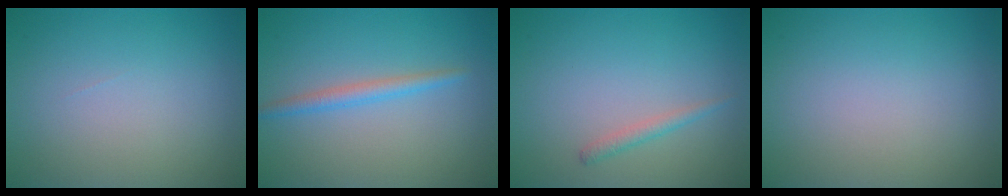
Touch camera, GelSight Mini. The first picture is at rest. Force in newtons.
{"total": 1.8, "press": 1.8, "slide": 0.1}
{"total": 1.1, "press": 1.1, "slide": 0.0}
{"total": 0.0}